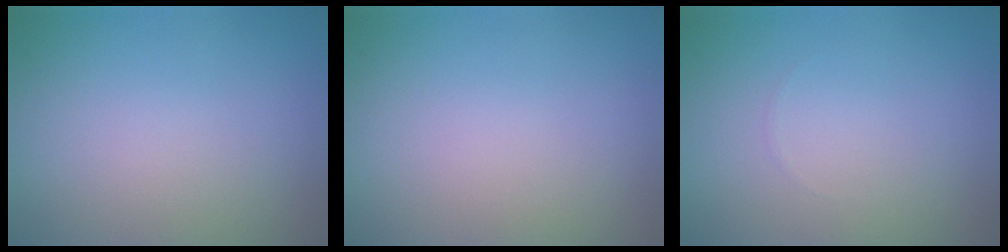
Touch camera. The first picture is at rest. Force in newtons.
{"total": 0.0}
{"total": 0.0}